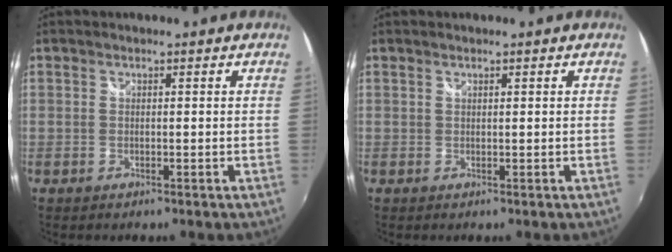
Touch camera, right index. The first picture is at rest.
{"total": 0.0}